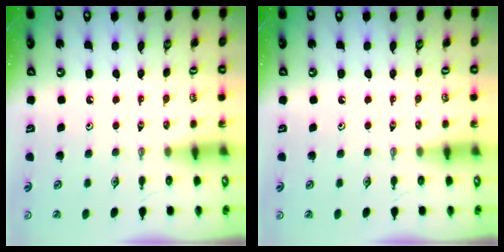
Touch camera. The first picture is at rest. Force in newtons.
{"total": 0.0}